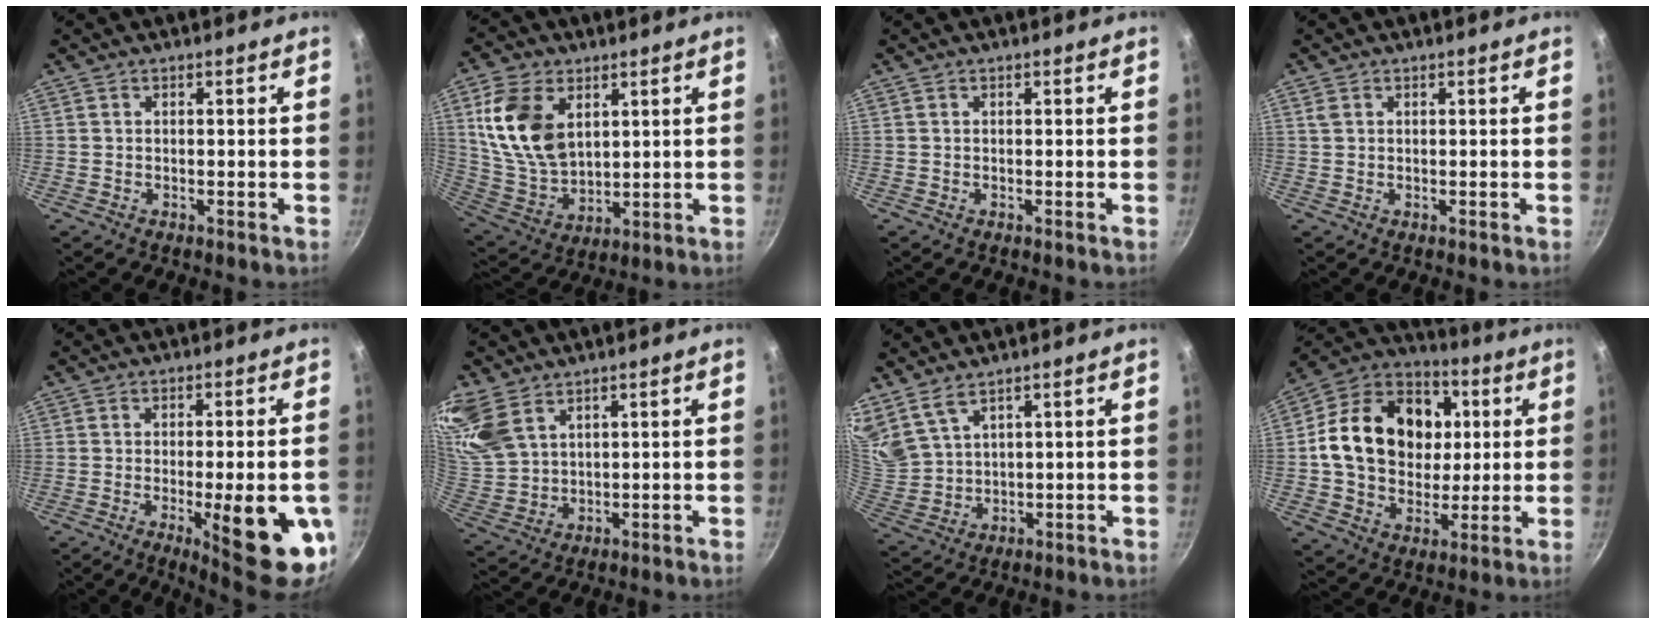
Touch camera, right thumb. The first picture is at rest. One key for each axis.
{"total": 15.4, "fx": 5.0, "fy": 9.9, "fz": 10.7, "tx": -0.186, "ty": -0.023, "tz": 0.112}
{"total": 0.0}
{"total": 1.2, "fx": 0.6, "fy": 0.8, "fz": 0.7, "tx": -0.014, "ty": 0.002, "tz": 0.012}
{"total": 17.4, "fx": -5.0, "fy": 4.6, "fz": 16.0, "tx": -0.180, "ty": 0.003, "tz": -0.056}
{"total": 12.5, "fx": 7.8, "fy": 7.6, "fz": 6.1, "tx": -0.130, "ty": -0.009, "tz": 0.174}
{"total": 7.6, "fx": 5.9, "fy": 3.2, "fz": 3.7, "tx": -0.062, "ty": -0.031, "tz": 0.137}
{"total": 22.5, "fx": 3.1, "fy": 17.5, "fz": 13.7, "tx": -0.208, "ty": 0.021, "tz": 0.049}